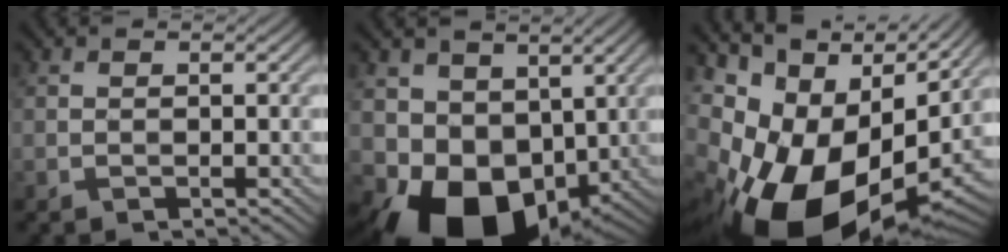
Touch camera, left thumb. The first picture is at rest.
{"total": 10.2, "force": [-0.4, 7.9, 6.5], "torque": [-0.119, -0.029, -0.004]}
{"total": 18.1, "force": [-2.2, 11.9, 13.5], "torque": [-0.263, -0.032, -0.021]}